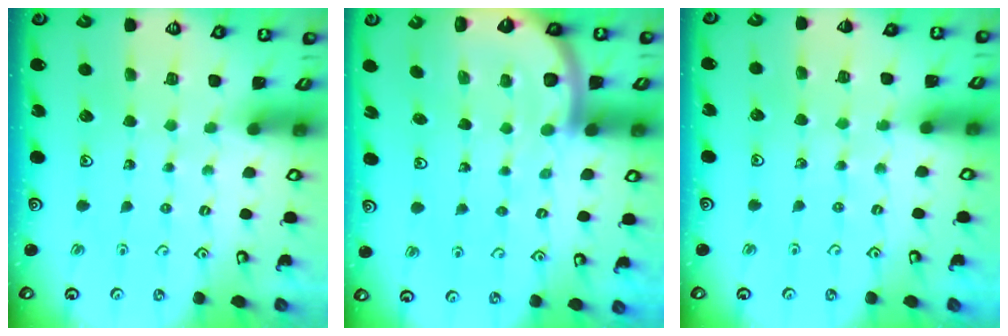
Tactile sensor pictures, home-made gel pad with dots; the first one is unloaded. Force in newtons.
{"total": 7.3, "press": 7.2, "slide": 1.1}
{"total": 4.8, "press": 4.4, "slide": 1.9}